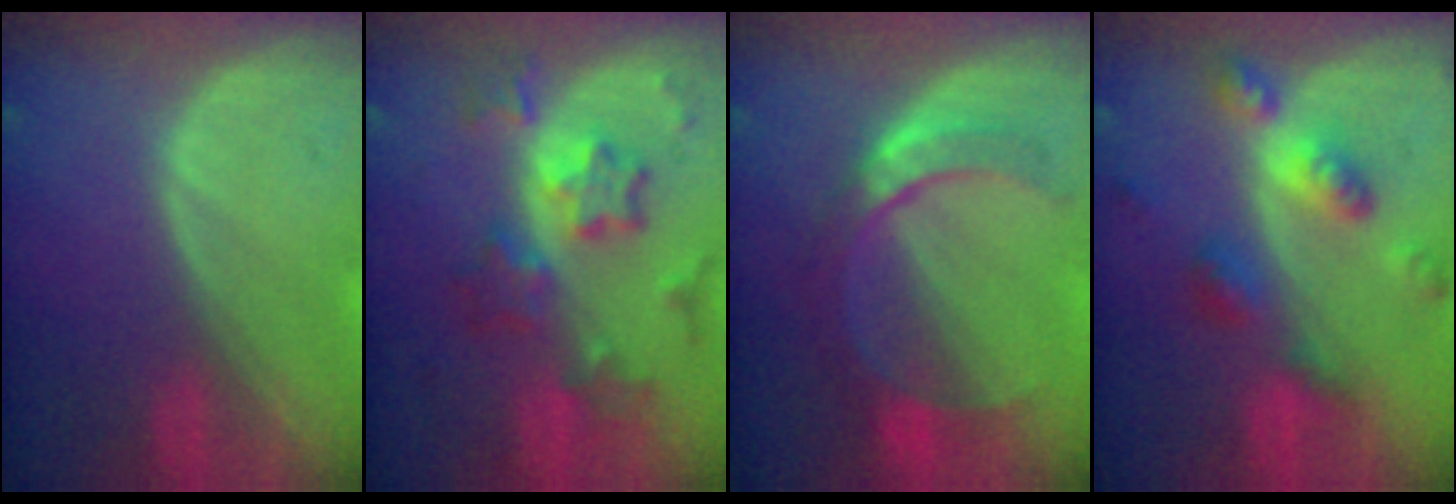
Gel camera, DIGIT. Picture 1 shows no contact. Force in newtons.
{"total": 8.3, "press": 8.3, "slide": 0.6}
{"total": 7.3, "press": 7.2, "slide": 1.5}
{"total": 7.1, "press": 7.0, "slide": 0.6}